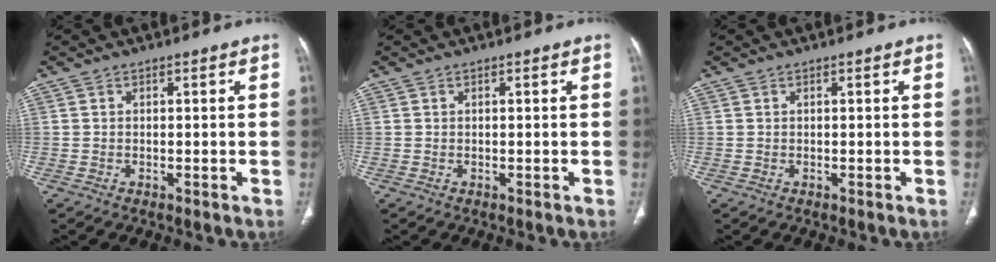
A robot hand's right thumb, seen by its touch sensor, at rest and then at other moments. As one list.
[{"total": 0.0}, {"total": 0.0}]